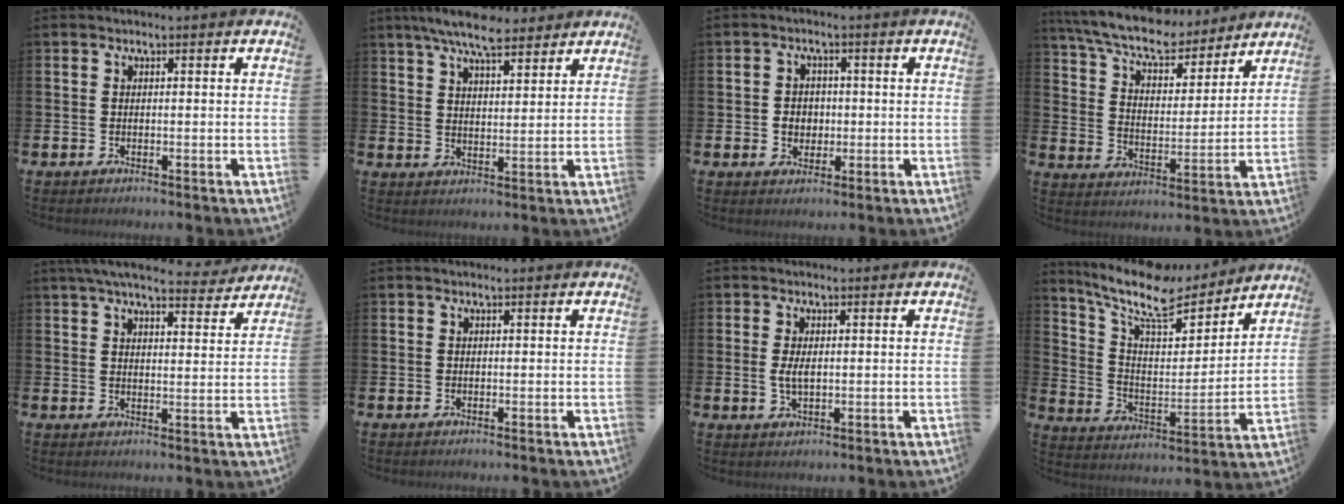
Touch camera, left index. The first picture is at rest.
{"total": 8.0, "force": [7.1, 1.9, 3.1], "torque": [-0.071, -0.027, 0.127]}
{"total": 2.7, "force": [-0.2, 2.5, 1.1], "torque": [-0.012, 0.002, -0.012]}
{"total": 9.4, "force": [8.5, 2.4, 3.0], "torque": [-0.088, -0.057, 0.148]}
{"total": 6.4, "force": [6.0, 1.1, 2.1], "torque": [-0.049, -0.029, 0.104]}
{"total": 0.0}
{"total": 2.5, "force": [0.2, 1.1, 2.3], "torque": [-0.036, 0.000, 0.000]}
{"total": 11.6, "force": [9.6, 3.7, 5.4], "torque": [-0.136, -0.060, 0.164]}